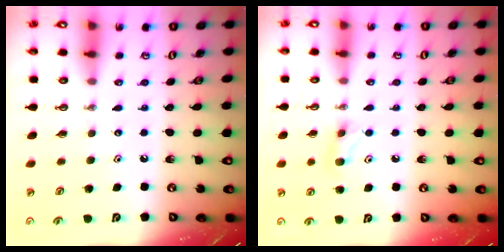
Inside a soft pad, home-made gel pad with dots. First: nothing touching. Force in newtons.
{"total": 5.7, "press": 5.5, "slide": 1.5}